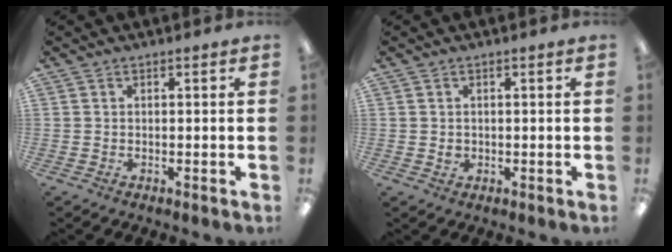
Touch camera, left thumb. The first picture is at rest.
{"total": 1.3, "force": [0.1, 1.2, 0.6], "torque": [-0.014, 0.005, 0.001]}